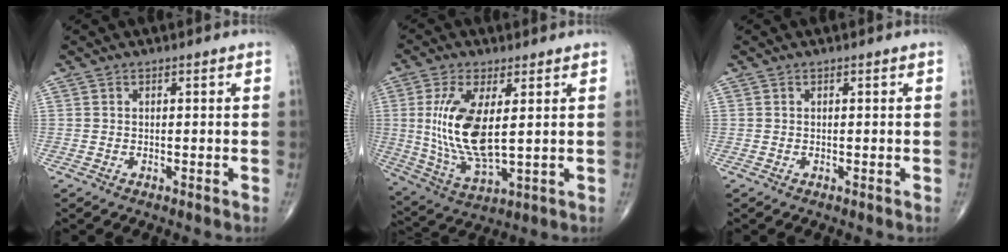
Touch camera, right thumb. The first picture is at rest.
{"total": 14.4, "force": [2.0, 5.7, 13.1], "torque": [-0.275, -0.023, 0.052]}
{"total": 0.0}